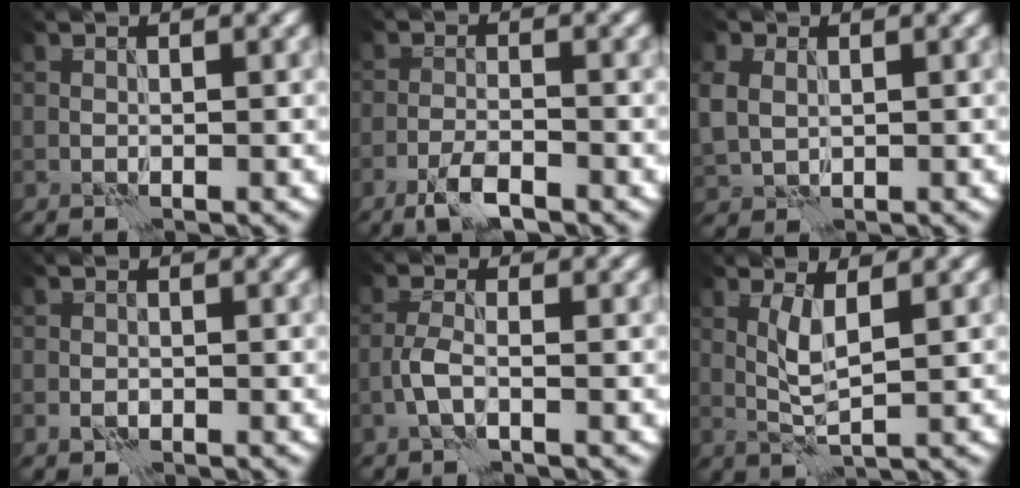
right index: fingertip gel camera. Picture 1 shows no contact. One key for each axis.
{"total": 3.4, "fx": -2.4, "fy": 0.8, "fz": 2.3, "tx": -0.048, "ty": 0.002, "tz": -0.053}
{"total": 3.1, "fx": 0.6, "fy": 2.5, "fz": 1.8, "tx": -0.050, "ty": 0.001, "tz": 0.016}
{"total": 1.0, "fx": -0.4, "fy": 0.8, "fz": 0.6, "tx": -0.009, "ty": -0.001, "tz": -0.009}
{"total": 2.1, "fx": -0.9, "fy": 0.6, "fz": 1.8, "tx": -0.041, "ty": 0.003, "tz": -0.025}
{"total": 2.9, "fx": 0.7, "fy": 0.5, "fz": 2.8, "tx": -0.064, "ty": -0.001, "tz": 0.017}